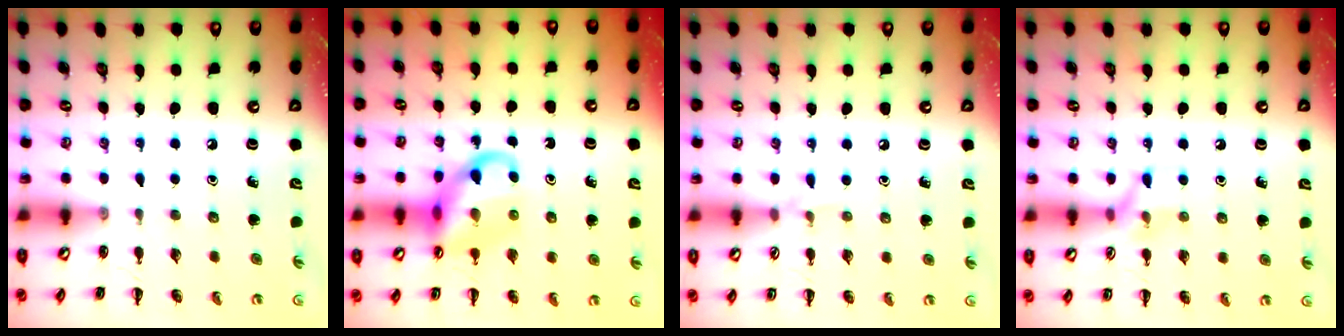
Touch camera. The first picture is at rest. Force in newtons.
{"total": 12.6, "press": 12.5, "slide": 1.9}
{"total": 3.7, "press": 3.5, "slide": 1.4}
{"total": 7.2, "press": 7.0, "slide": 1.5}